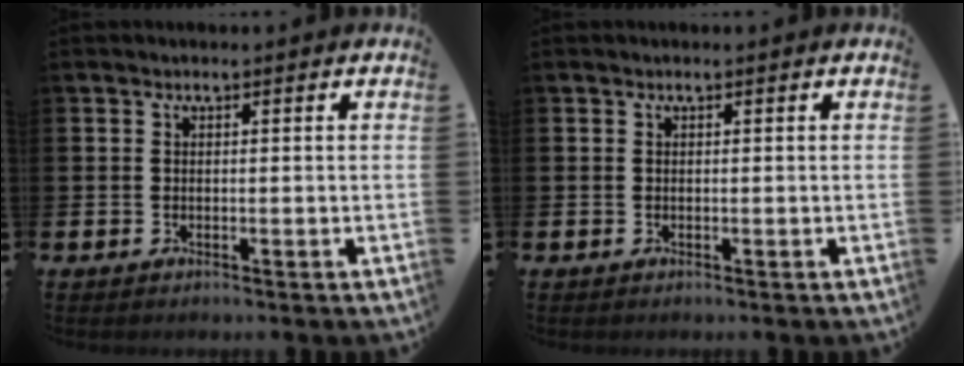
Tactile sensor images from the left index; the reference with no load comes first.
{"total": 0.0}